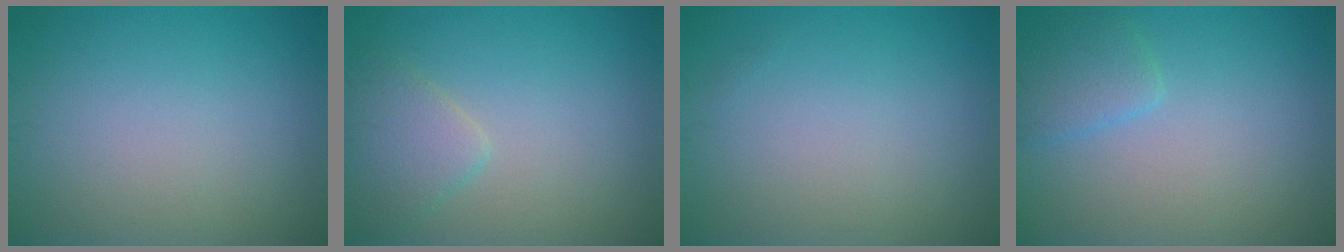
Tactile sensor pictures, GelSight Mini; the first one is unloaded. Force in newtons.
{"total": 2.6, "press": 2.6, "slide": 0.2}
{"total": 0.0}
{"total": 2.1, "press": 2.1, "slide": 0.2}